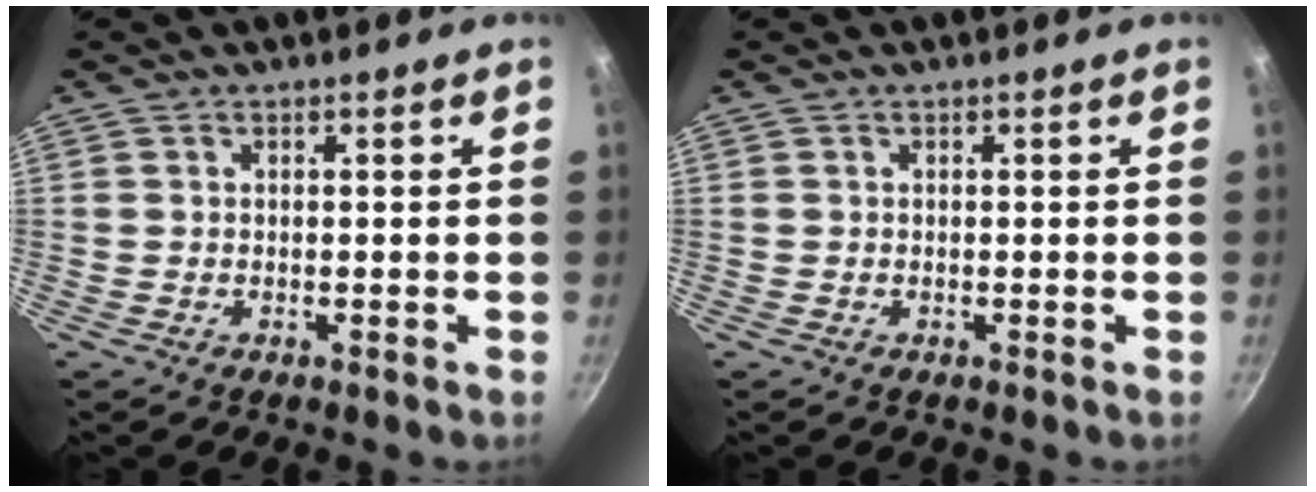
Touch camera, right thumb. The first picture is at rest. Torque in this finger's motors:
{"motor_torque": [0.02, 0.00, 0.06, 0.02, 0.02]}